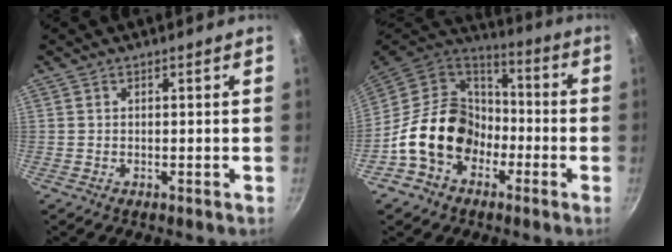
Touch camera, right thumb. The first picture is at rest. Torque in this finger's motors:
{"motor_torque": [2.80, 2.20, 1.36, -1.41, 0.56]}